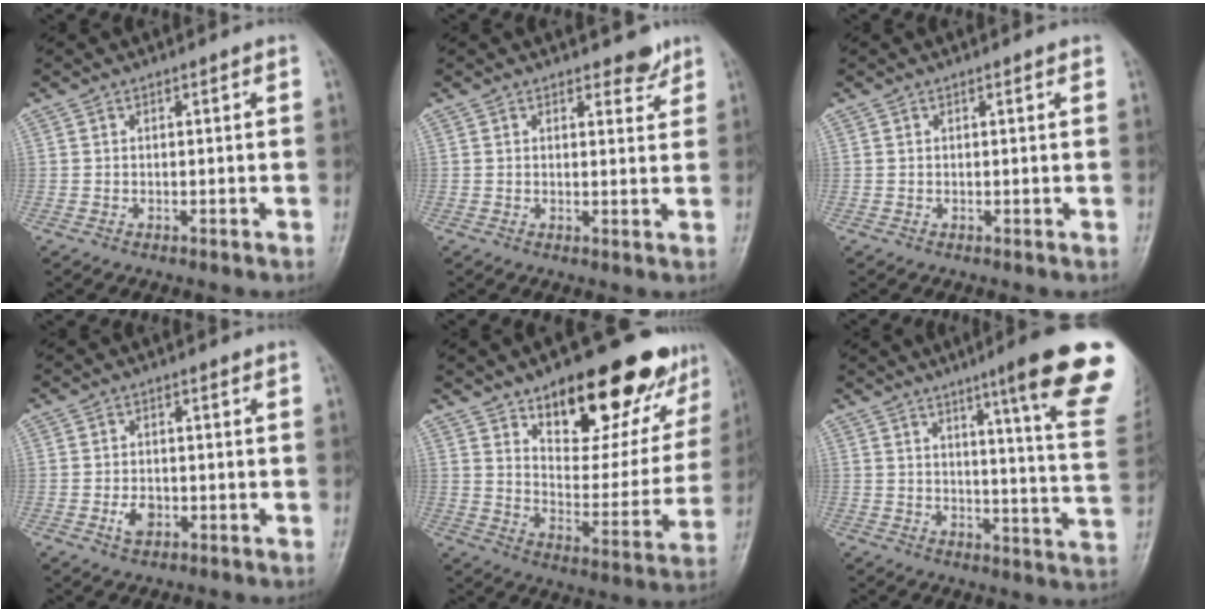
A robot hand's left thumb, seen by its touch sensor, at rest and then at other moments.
{"total": 2.8, "force": [2.3, 1.3, 0.8], "torque": [0.008, -0.017, 0.030]}
{"total": 0.8, "force": [0.5, 0.2, 0.6], "torque": [-0.009, 0.000, 0.004]}
{"total": 2.9, "force": [-0.9, 2.0, 1.9], "torque": [-0.030, 0.001, -0.013]}
{"total": 24.4, "force": [15.9, 9.9, 15.6], "torque": [-0.162, -0.076, 0.236]}
{"total": 19.5, "force": [11.8, 1.0, 15.5], "torque": [-0.181, -0.062, 0.144]}